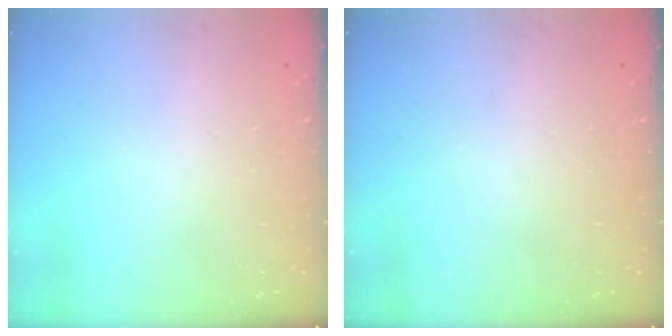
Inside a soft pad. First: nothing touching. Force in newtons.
{"total": 0.0}